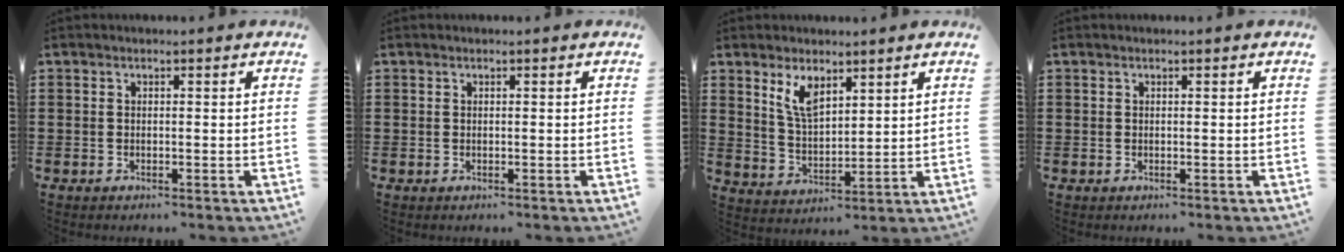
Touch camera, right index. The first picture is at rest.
{"total": 0.0}
{"total": 6.0, "force": [3.7, 2.5, 3.9], "torque": [-0.088, -0.003, 0.068]}
{"total": 0.0}